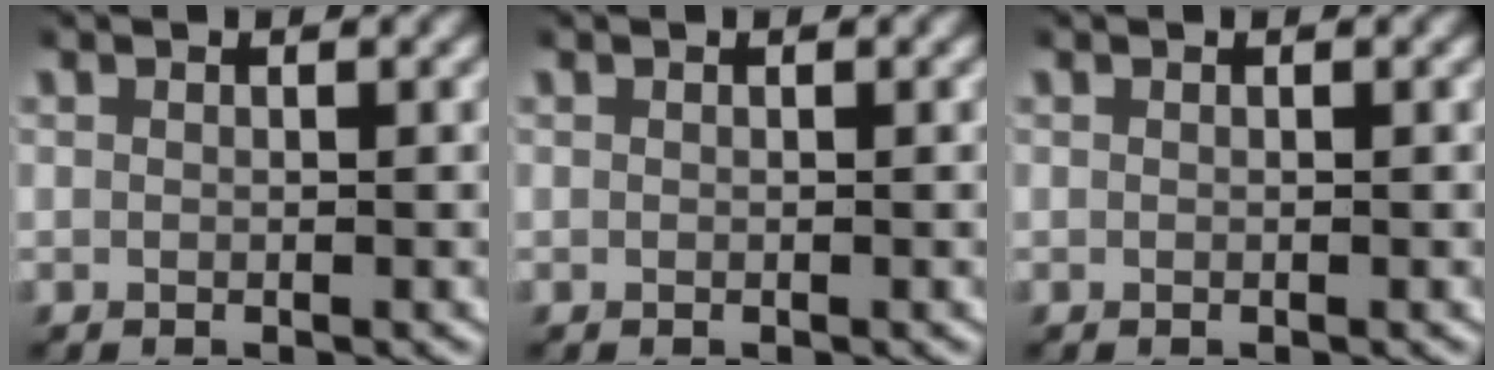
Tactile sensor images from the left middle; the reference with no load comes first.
{"total": 0.0}
{"total": 0.0}